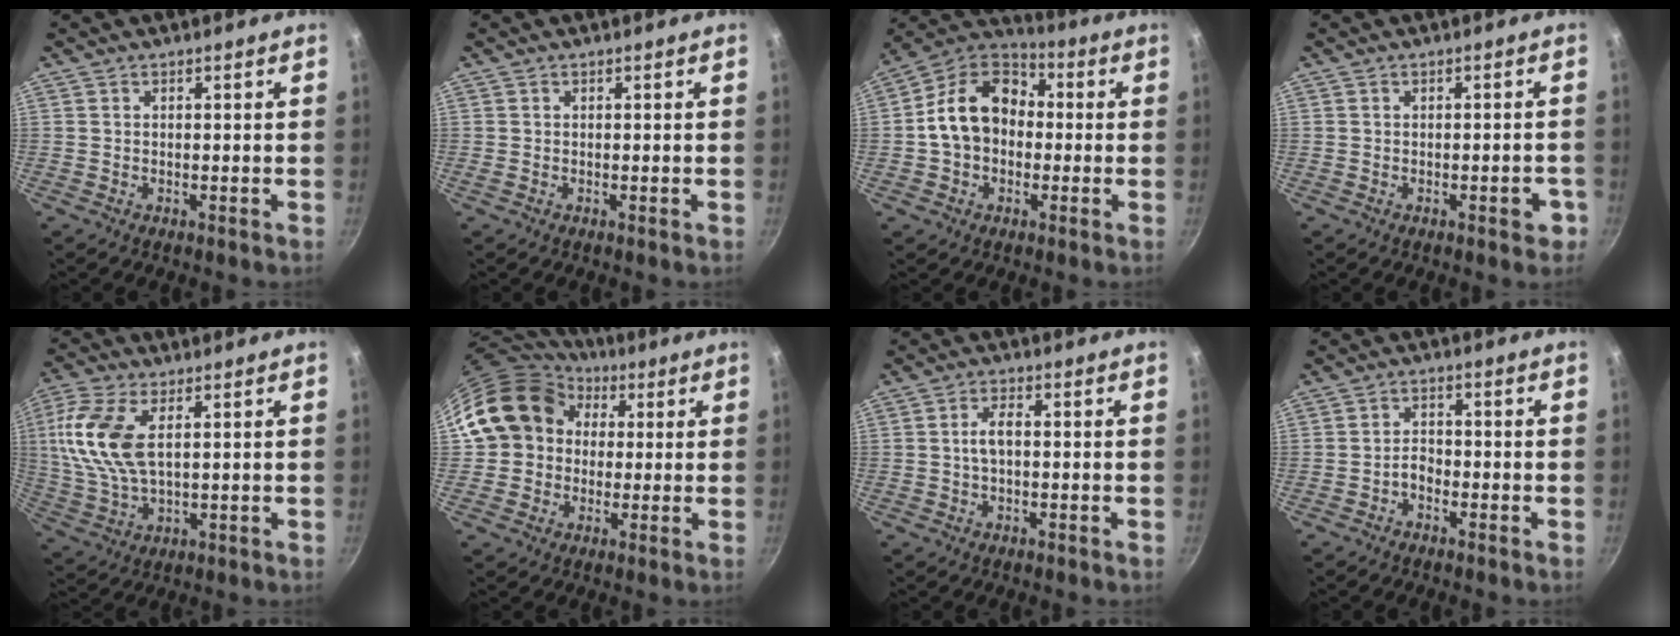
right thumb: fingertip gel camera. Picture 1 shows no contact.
{"total": 0.0}
{"total": 14.8, "force": [-0.1, 11.2, 9.7], "torque": [-0.130, 0.040, -0.020]}
{"total": 3.3, "force": [-1.5, 1.3, 2.6], "torque": [-0.014, 0.012, -0.020]}
{"total": 13.0, "force": [3.2, 6.5, 10.8], "torque": [-0.224, 0.000, 0.064]}
{"total": 15.1, "force": [3.3, 13.0, 6.9], "torque": [-0.102, 0.031, 0.049]}
{"total": 3.3, "force": [-0.2, 1.4, 3.0], "torque": [-0.063, 0.013, -0.006]}
{"total": 2.4, "force": [-1.6, 1.3, 1.2], "torque": [-0.017, 0.023, -0.029]}